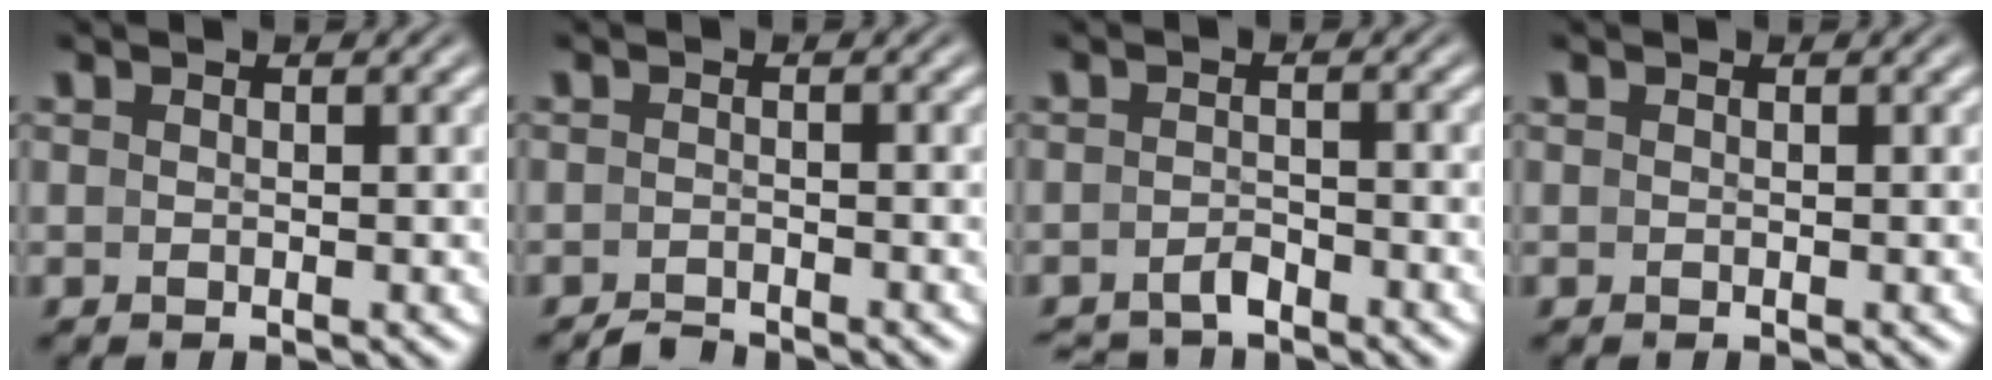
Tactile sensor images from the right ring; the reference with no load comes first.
{"total": 1.9, "force": [-1.9, -0.2, 0.0], "torque": [-0.001, -0.006, -0.033]}
{"total": 2.5, "force": [-2.5, 0.4, 0.2], "torque": [0.001, -0.008, -0.041]}
{"total": 0.0}